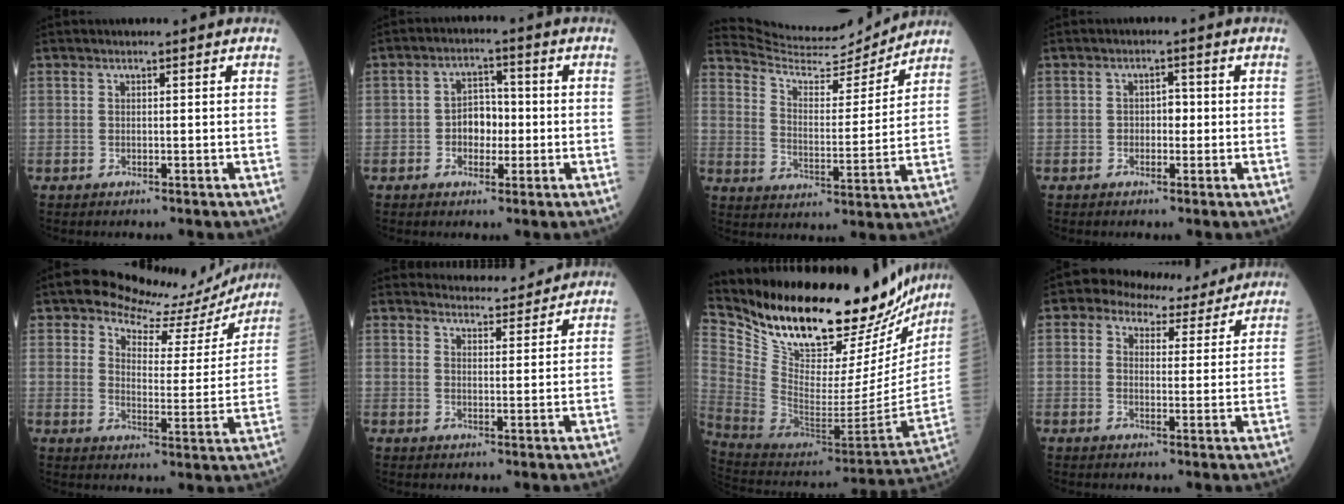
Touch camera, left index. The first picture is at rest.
{"total": 4.7, "force": [-1.5, 3.1, 3.2], "torque": [-0.048, 0.012, -0.032]}
{"total": 13.3, "force": [13.1, 0.8, 1.6], "torque": [-0.034, -0.011, 0.199]}
{"total": 2.4, "force": [-1.0, 1.5, 1.6], "torque": [-0.012, 0.003, -0.023]}
{"total": 12.2, "force": [10.9, 5.1, 2.5], "torque": [-0.021, -0.013, 0.121]}
{"total": 6.0, "force": [5.9, 1.1, 0.3], "torque": [0.002, 0.004, 0.067]}
{"total": 32.4, "force": [26.9, 9.1, 15.7], "torque": [-0.267, -0.061, 0.383]}
{"total": 6.4, "force": [5.2, 3.4, 1.5], "torque": [-0.015, 0.014, 0.057]}